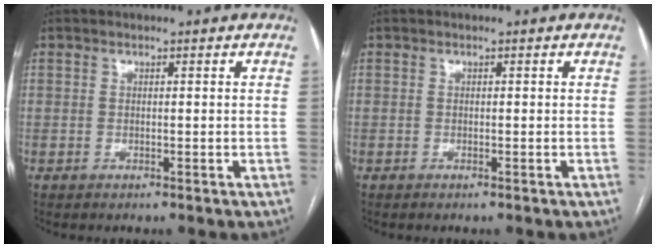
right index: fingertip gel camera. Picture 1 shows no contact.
{"total": 0.0}